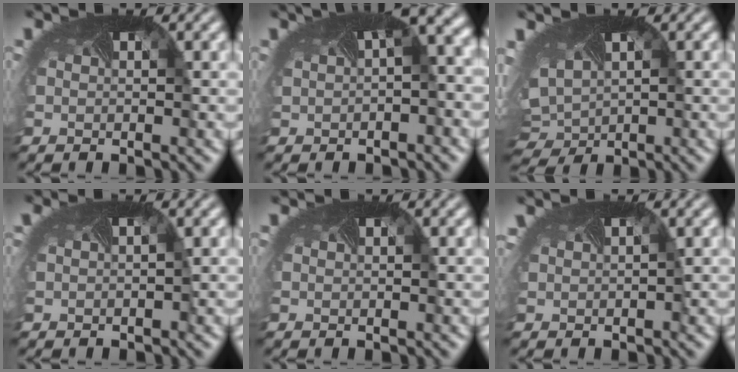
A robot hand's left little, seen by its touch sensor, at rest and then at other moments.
{"total": 8.0, "force": [2.4, 3.1, 6.9], "torque": [-0.129, 0.008, 0.053]}
{"total": 4.9, "force": [0.5, 3.5, 3.5], "torque": [-0.085, -0.013, 0.026]}
{"total": 1.6, "force": [0.3, 0.9, 1.3], "torque": [-0.011, 0.010, 0.001]}
{"total": 0.0}
{"total": 1.9, "force": [0.8, 1.0, 1.4], "torque": [-0.029, 0.005, 0.009]}